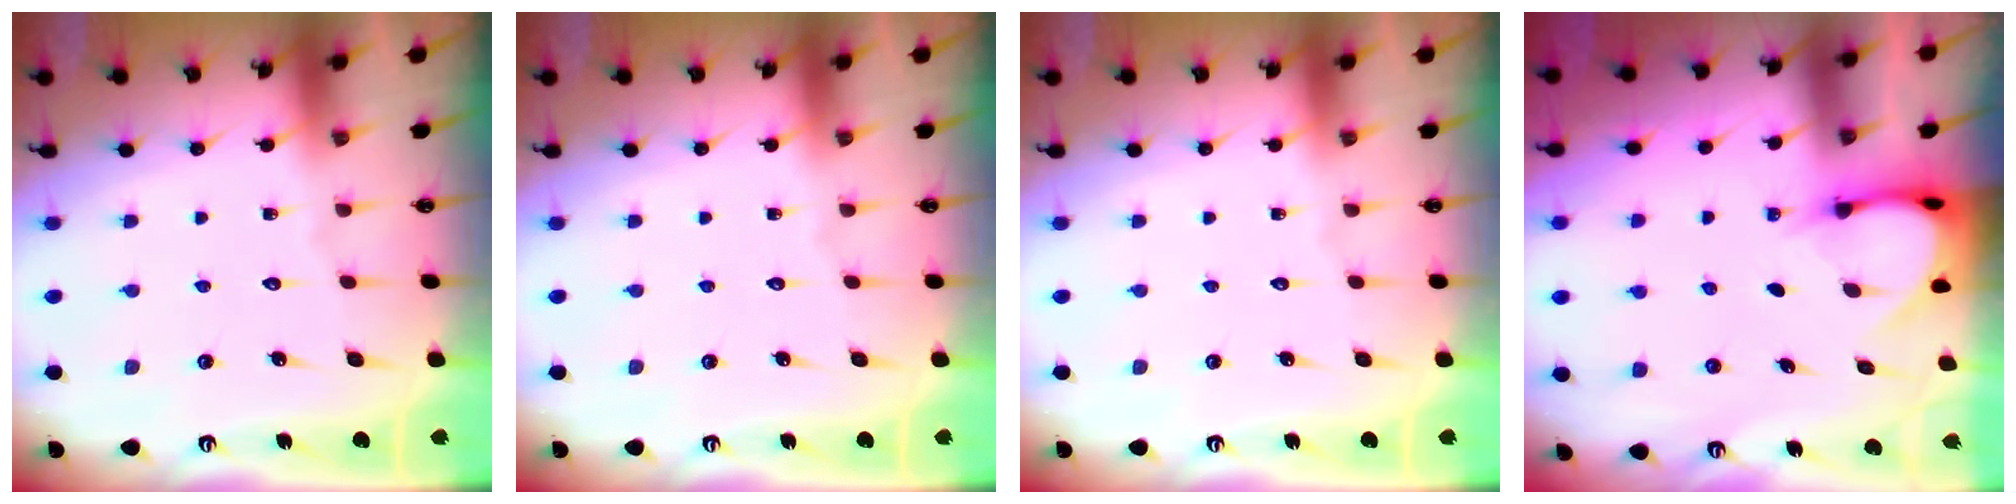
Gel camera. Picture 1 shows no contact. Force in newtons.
{"total": 0.0}
{"total": 0.0}
{"total": 3.9, "press": 3.9, "slide": 0.4}